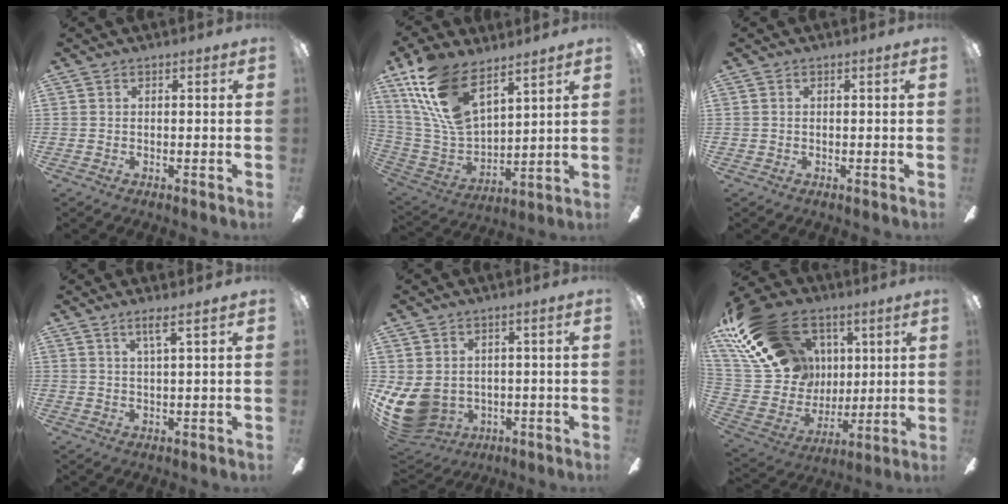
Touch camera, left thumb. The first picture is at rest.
{"total": 18.9, "force": [12.1, 8.3, 11.8], "torque": [-0.266, -0.066, 0.217]}
{"total": 0.0}
{"total": 4.0, "force": [2.8, -0.3, 2.8], "torque": [-0.062, -0.002, 0.046]}
{"total": 9.9, "force": [-1.0, 8.0, 5.8], "torque": [-0.148, -0.012, -0.012]}
{"total": 27.5, "force": [13.0, 19.2, 14.8], "torque": [-0.302, -0.041, 0.263]}